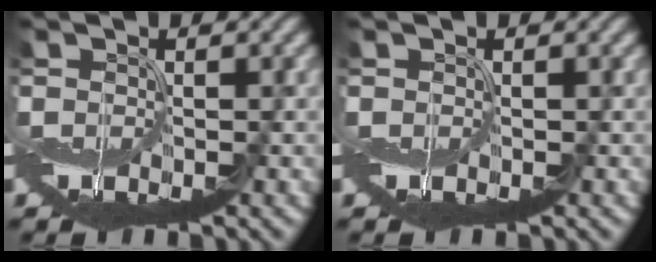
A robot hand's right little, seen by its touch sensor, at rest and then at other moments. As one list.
[{"total": 0.0}]